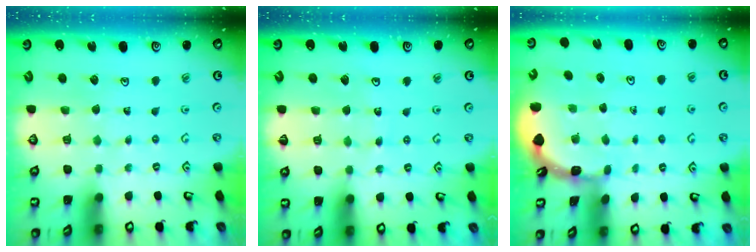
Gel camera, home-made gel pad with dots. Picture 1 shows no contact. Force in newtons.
{"total": 3.6, "press": 3.6, "slide": 0.4}
{"total": 1.7, "press": 1.7, "slide": 0.1}